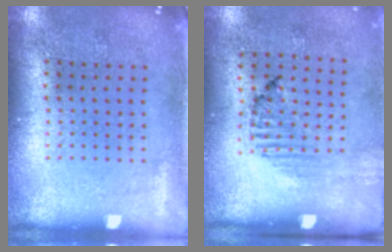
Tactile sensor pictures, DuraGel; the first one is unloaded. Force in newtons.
{"total": 1.3, "press": 1.1, "slide": 0.6}